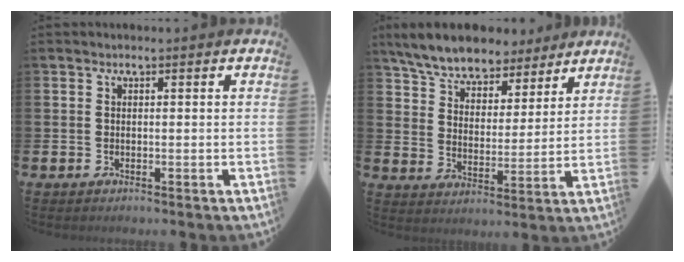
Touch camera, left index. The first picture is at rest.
{"total": 7.4, "force": [7.0, 2.2, 1.3], "torque": [-0.069, -0.040, 0.125]}